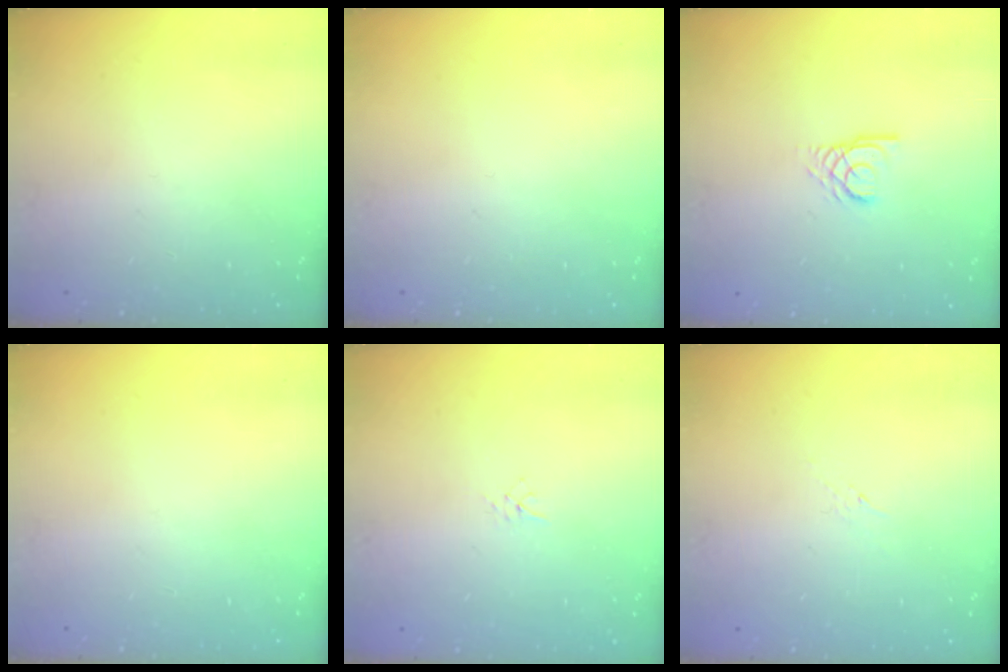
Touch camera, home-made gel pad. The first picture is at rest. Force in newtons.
{"total": 0.0}
{"total": 2.9, "press": 2.9, "slide": 0.1}
{"total": 0.0}
{"total": 1.9, "press": 1.9, "slide": 0.3}
{"total": 2.8, "press": 2.7, "slide": 0.6}